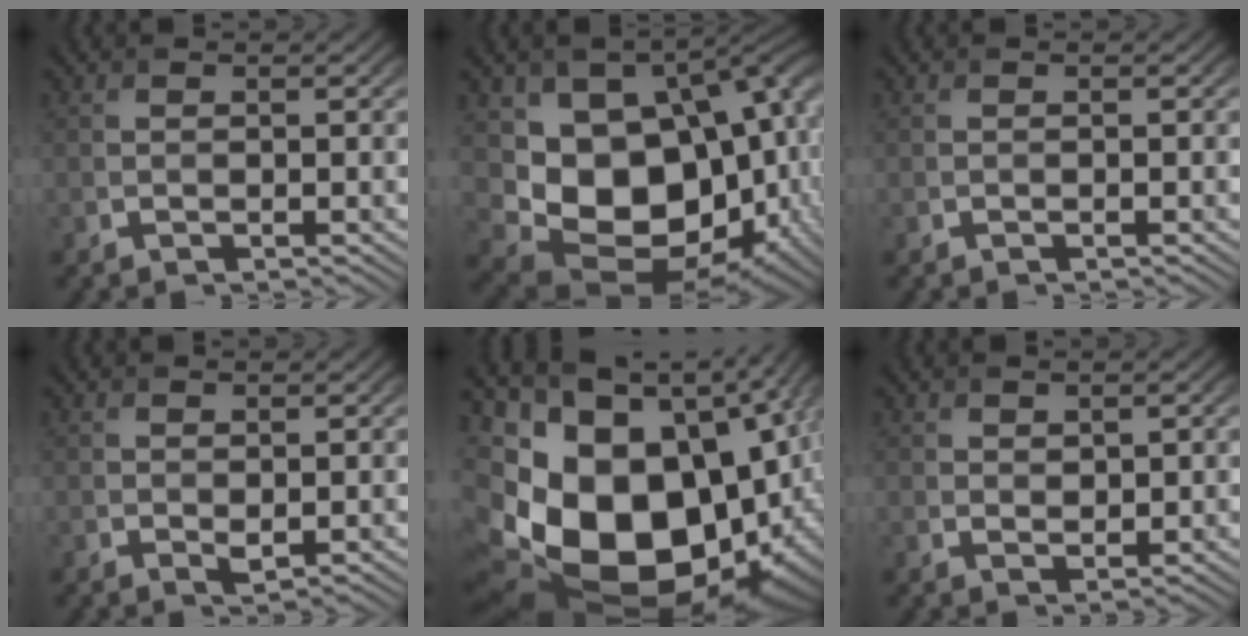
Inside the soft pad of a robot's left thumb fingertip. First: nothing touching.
{"total": 16.7, "force": [-0.3, 12.3, 11.3], "torque": [-0.188, -0.050, 0.021]}
{"total": 0.0}
{"total": 1.0, "force": [0.2, 0.6, 0.8], "torque": [-0.016, -0.004, 0.005]}
{"total": 23.3, "force": [-4.1, 16.5, 16.0], "torque": [-0.324, -0.071, -0.050]}
{"total": 1.5, "force": [1.1, 0.8, 0.7], "torque": [-0.015, -0.004, 0.024]}